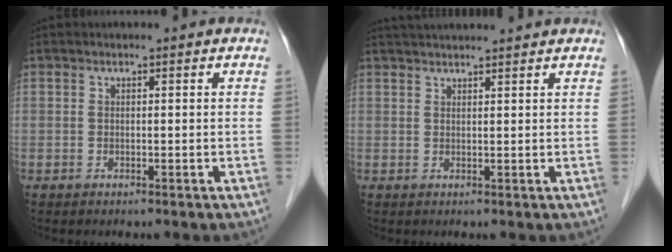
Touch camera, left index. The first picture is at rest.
{"total": 7.6, "force": [7.1, -0.1, 2.7], "torque": [-0.041, 0.037, 0.098]}